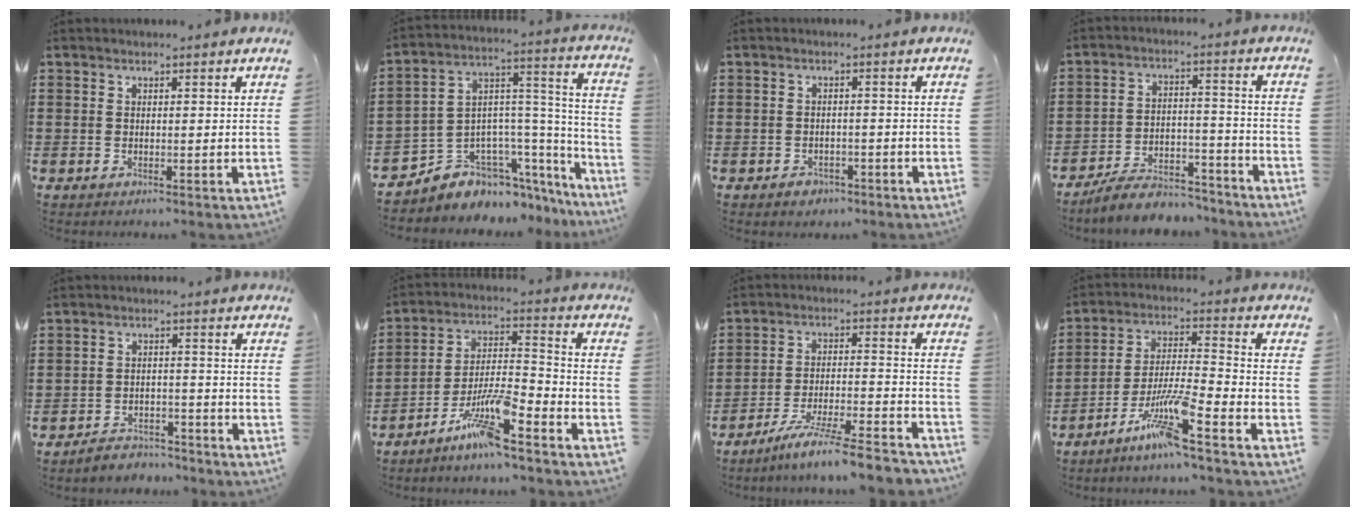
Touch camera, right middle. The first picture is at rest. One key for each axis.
{"total": 6.0, "fx": -4.7, "fy": 3.7, "fz": -0.2, "tx": -0.009, "ty": -0.009, "tz": -0.090}
{"total": 1.7, "fx": -1.4, "fy": 0.9, "fz": 0.2, "tx": -0.010, "ty": 0.000, "tz": -0.031}
{"total": 7.6, "fx": -7.1, "fy": 1.8, "fz": 2.0, "tx": -0.028, "ty": 0.023, "tz": -0.135}
{"total": 3.8, "fx": -3.7, "fy": 0.6, "fz": -0.1, "tx": -0.005, "ty": 0.006, "tz": -0.079}
{"total": 9.4, "fx": -6.9, "fy": 0.8, "fz": 6.3, "tx": -0.148, "ty": -0.015, "tz": -0.140}
{"total": 8.1, "fx": -7.1, "fy": -0.5, "fz": 3.8, "tx": -0.074, "ty": -0.008, "tz": -0.139}
{"total": 9.1, "fx": -6.5, "fy": 0.1, "fz": 6.3, "tx": -0.135, "ty": -0.013, "tz": -0.130}